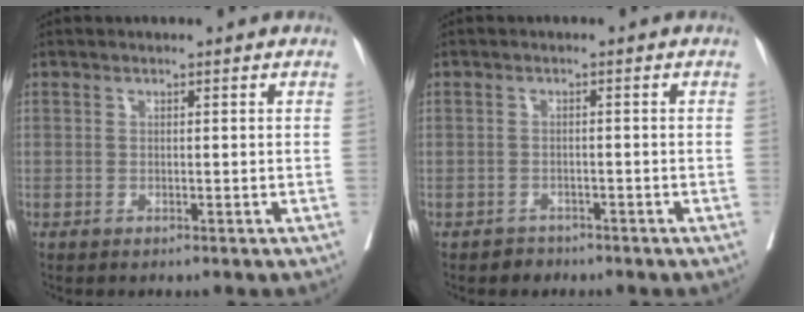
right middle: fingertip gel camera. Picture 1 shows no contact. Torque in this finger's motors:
{"motor_torque": [0.10, -0.07, -0.02, 0.00]}